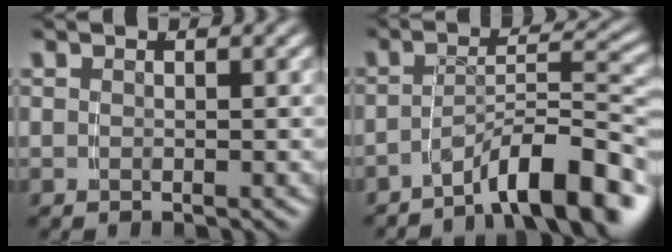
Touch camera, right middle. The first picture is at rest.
{"total": 7.8, "force": [-5.4, 1.6, 5.4], "torque": [-0.072, -0.005, -0.078]}